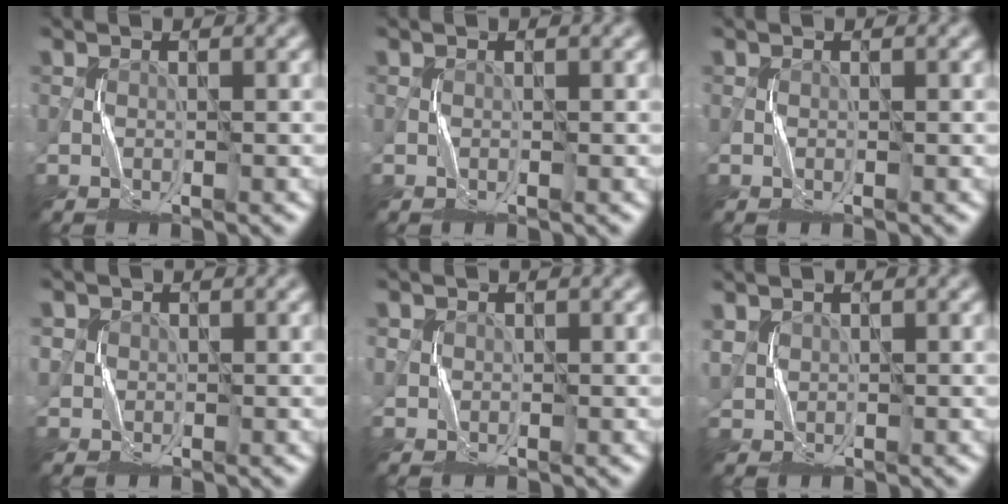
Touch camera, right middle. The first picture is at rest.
{"total": 0.0}
{"total": 0.0}
{"total": 1.3, "force": [0.6, 1.1, -0.3], "torque": [0.004, -0.004, 0.015]}
{"total": 0.9, "force": [0.5, 0.6, -0.4], "torque": [0.010, -0.005, 0.010]}
{"total": 1.3, "force": [1.1, 0.7, 0.0], "torque": [-0.006, 0.000, 0.025]}